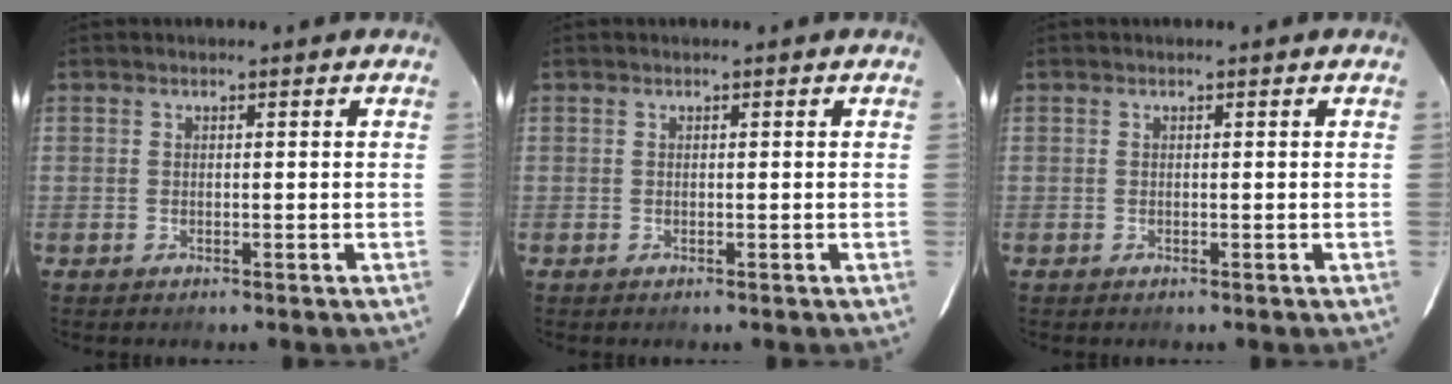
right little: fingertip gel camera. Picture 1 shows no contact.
{"total": 0.0}
{"total": 0.0}